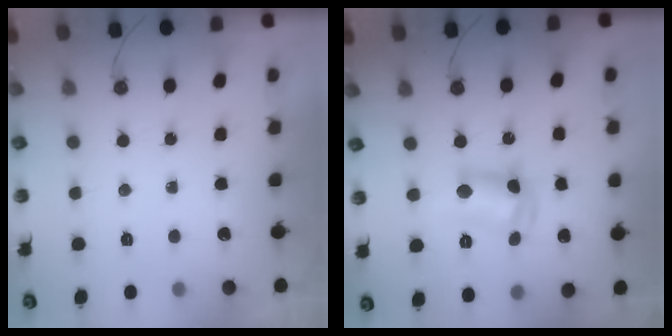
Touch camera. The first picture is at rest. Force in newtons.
{"total": 10.6, "press": 10.6, "slide": 0.8}